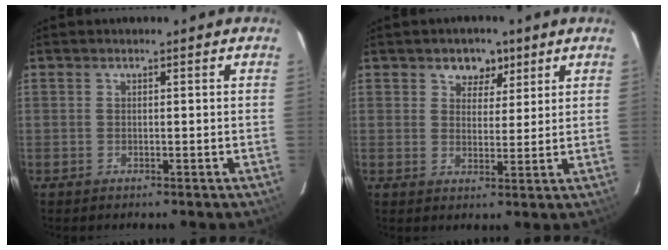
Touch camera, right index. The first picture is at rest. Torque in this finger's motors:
{"motor_torque": [0.04, 0.04, 0.19, 0.01]}